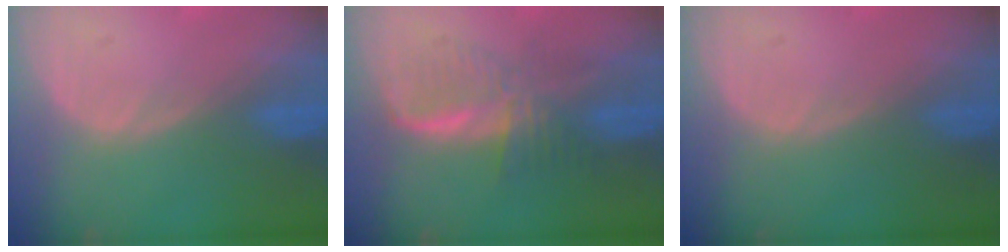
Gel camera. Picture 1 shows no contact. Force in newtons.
{"total": 6.1, "press": 6.1, "slide": 0.2}
{"total": 0.0}